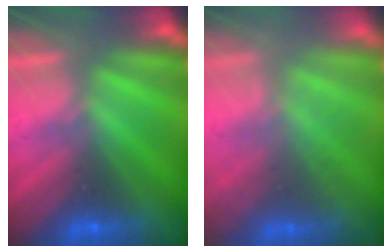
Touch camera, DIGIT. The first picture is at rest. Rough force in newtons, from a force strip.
{"total": 1.6}